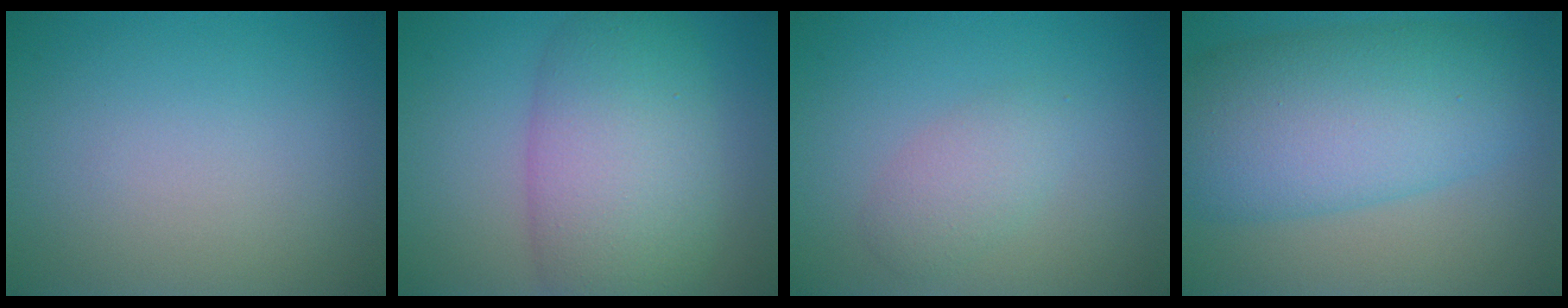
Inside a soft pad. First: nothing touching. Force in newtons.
{"total": 9.0, "press": 9.0, "slide": 0.5}
{"total": 2.2, "press": 2.2, "slide": 0.0}
{"total": 10.1, "press": 10.1, "slide": 0.2}